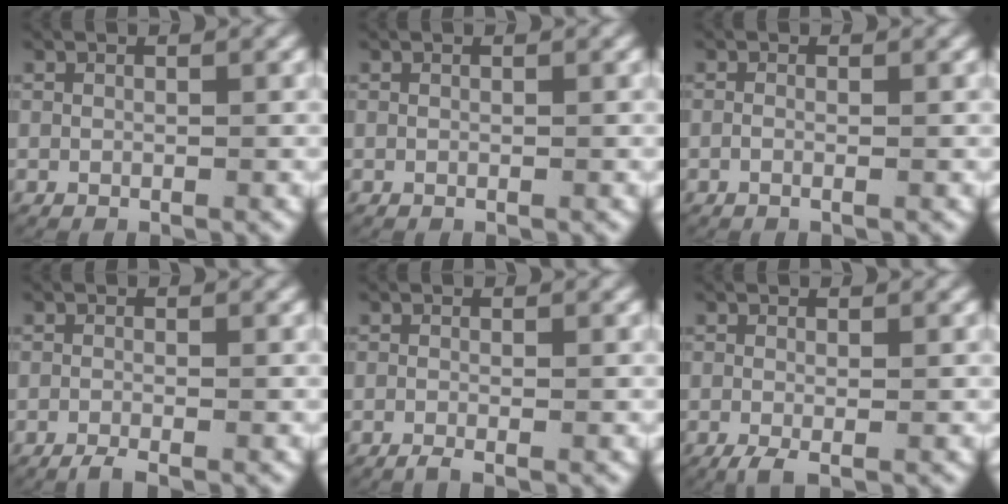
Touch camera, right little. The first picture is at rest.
{"total": 0.0}
{"total": 0.5, "force": [-0.3, -0.1, 0.4], "torque": [-0.011, -0.002, -0.008]}
{"total": 1.5, "force": [-1.4, 0.1, 0.7], "torque": [-0.015, -0.007, -0.022]}
{"total": 1.3, "force": [-1.0, 0.1, 0.8], "torque": [-0.015, -0.007, -0.016]}
{"total": 1.8, "force": [-1.1, 0.6, 1.3], "torque": [-0.029, -0.010, -0.014]}